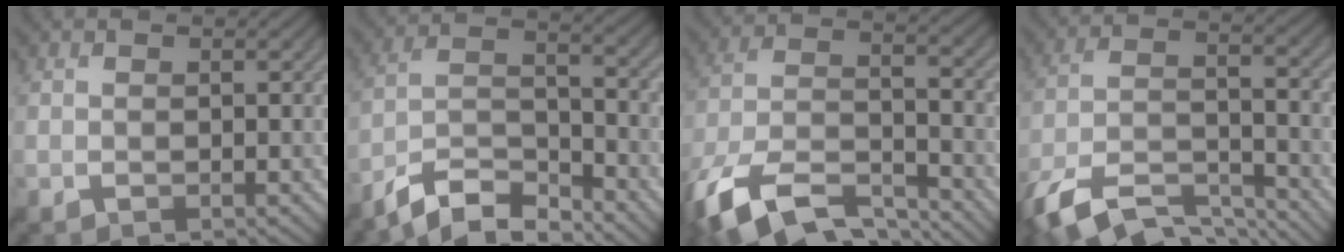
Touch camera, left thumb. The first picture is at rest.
{"total": 9.3, "force": [-7.8, 2.4, 4.4], "torque": [-0.086, 0.011, -0.155]}
{"total": 15.2, "force": [-10.8, 6.1, 8.9], "torque": [-0.223, -0.014, -0.192]}
{"total": 13.2, "force": [-10.2, 4.4, 7.2], "torque": [-0.165, -0.005, -0.184]}